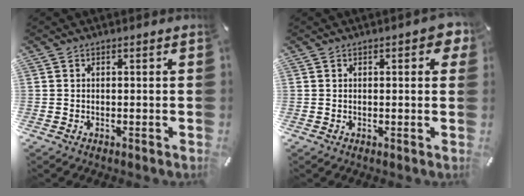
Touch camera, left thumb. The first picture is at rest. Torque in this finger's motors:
{"motor_torque": [0.80, 0.66, 0.34, -0.27, 0.00]}